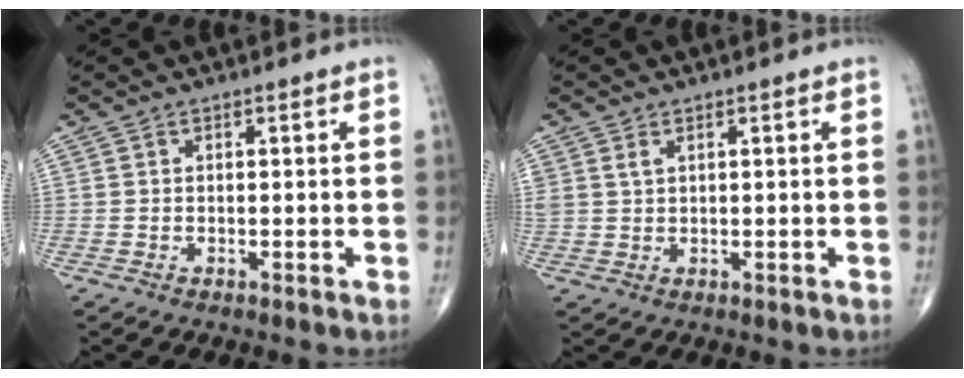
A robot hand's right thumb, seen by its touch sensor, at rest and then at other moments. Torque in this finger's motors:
{"motor_torque": [-0.16, -0.15, 0.34, 0.28, 0.02]}